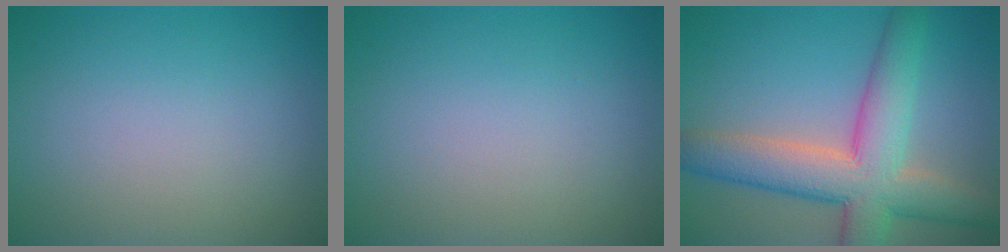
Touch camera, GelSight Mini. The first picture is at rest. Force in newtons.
{"total": 0.0}
{"total": 8.8, "press": 8.7, "slide": 0.4}